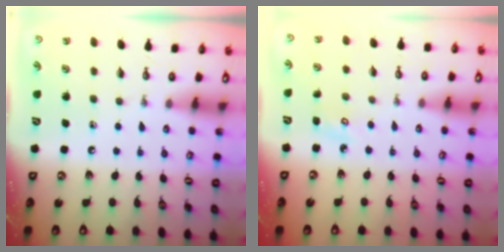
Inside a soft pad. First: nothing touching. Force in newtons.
{"total": 2.8, "press": 2.8, "slide": 0.4}